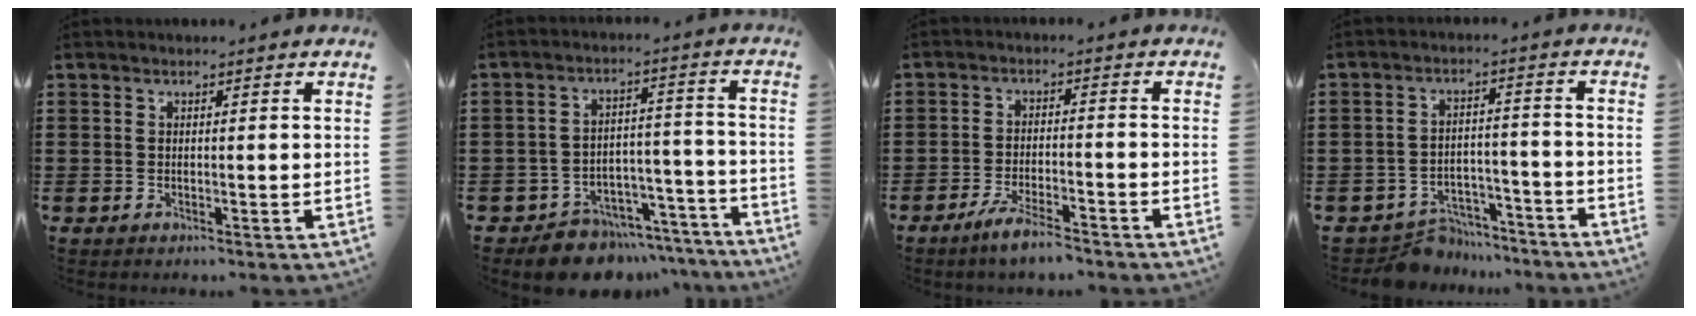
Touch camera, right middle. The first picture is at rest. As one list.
[{"total": 8.0, "force": [-7.5, 2.5, 0.8], "torque": [-0.009, 0.035, -0.144]}, {"total": 4.5, "force": [-3.7, 0.3, 2.5], "torque": [-0.056, -0.005, -0.071]}, {"total": 5.9, "force": [-5.7, 1.3, 0.3], "torque": [-0.003, 0.017, -0.114]}]